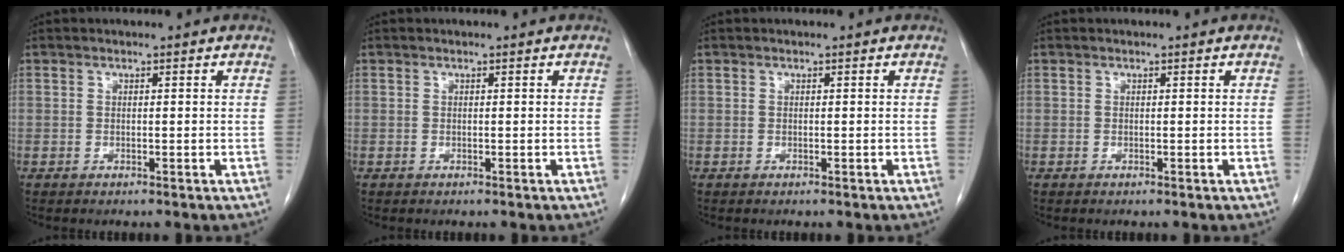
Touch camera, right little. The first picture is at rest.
{"total": 0.0}
{"total": 0.0}
{"total": 0.0}